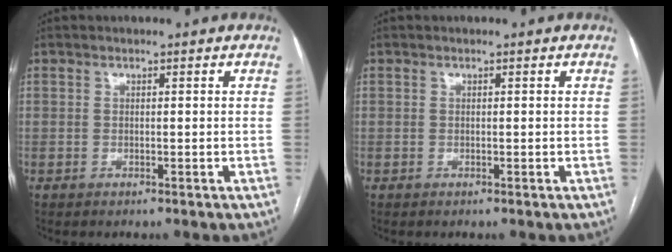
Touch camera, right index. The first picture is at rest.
{"total": 0.0}